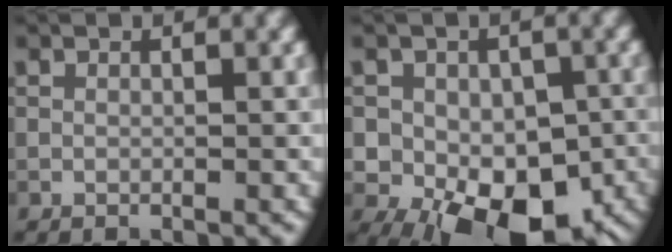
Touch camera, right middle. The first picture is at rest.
{"total": 11.7, "force": [-4.4, 7.5, 7.8], "torque": [-0.078, -0.010, -0.059]}